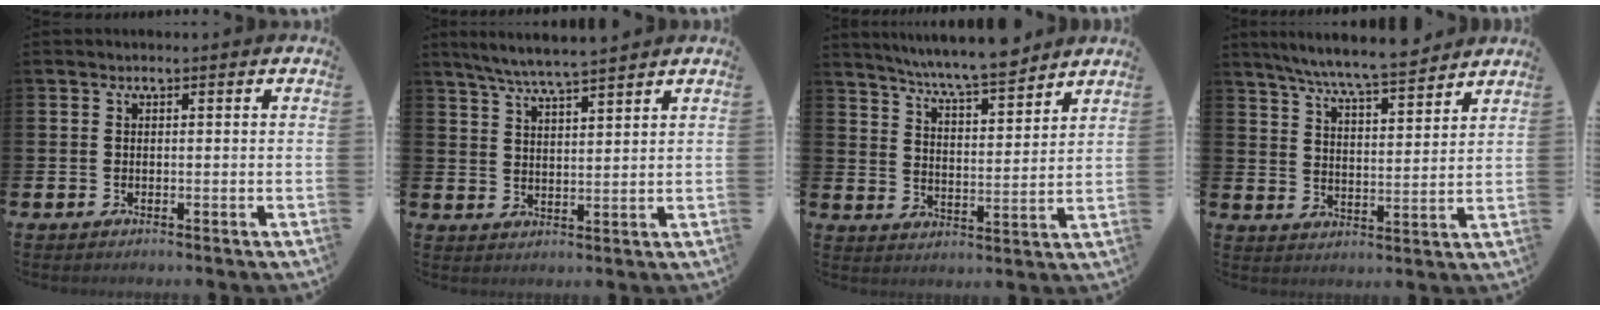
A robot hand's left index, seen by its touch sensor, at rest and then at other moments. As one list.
[{"total": 5.8, "force": [5.5, -0.2, 1.8], "torque": [-0.050, -0.022, 0.097]}, {"total": 7.6, "force": [7.2, 0.1, 2.3], "torque": [-0.065, -0.045, 0.128]}, {"total": 7.6, "force": [7.2, -0.1, 2.4], "torque": [-0.076, -0.041, 0.129]}]